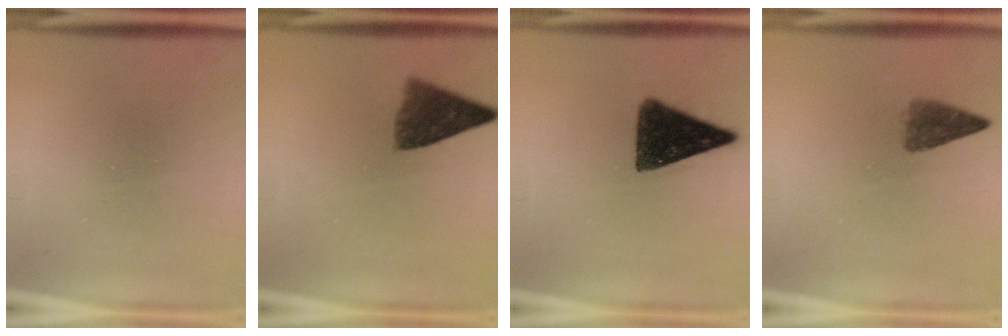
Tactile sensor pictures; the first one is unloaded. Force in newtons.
{"total": 7.2}
{"total": 12.8}
{"total": 2.7}